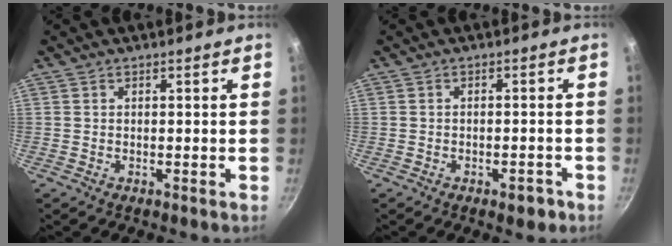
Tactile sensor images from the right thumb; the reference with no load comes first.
{"total": 3.3, "force": [-1.9, 1.6, 2.2], "torque": [-0.021, 0.017, -0.017]}